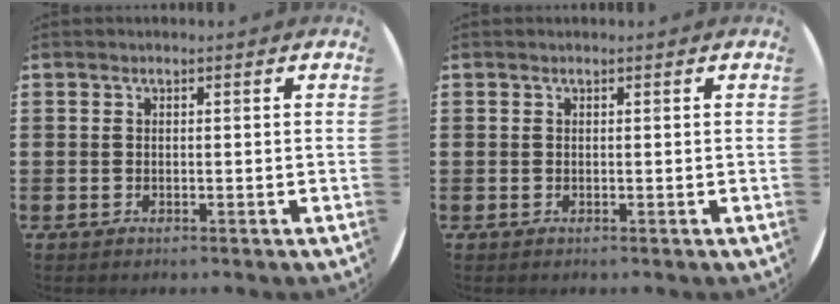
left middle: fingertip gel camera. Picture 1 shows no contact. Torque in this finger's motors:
{"motor_torque": [-0.29, 0.14, -0.01, -0.01]}